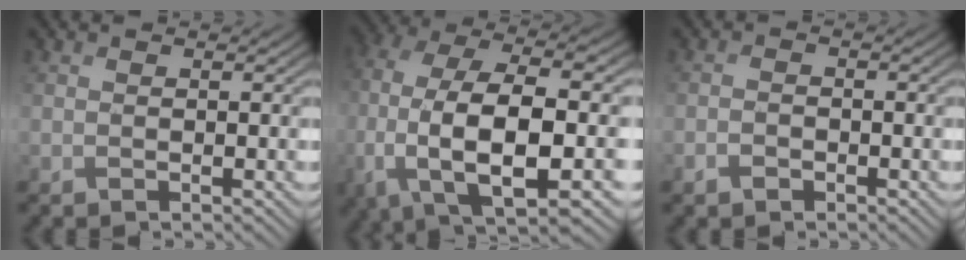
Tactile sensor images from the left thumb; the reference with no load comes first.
{"total": 14.5, "force": [-4.1, 6.2, 12.4], "torque": [-0.270, -0.018, -0.074]}
{"total": 1.6, "force": [-1.4, 0.8, 0.3], "torque": [-0.001, -0.001, -0.032]}